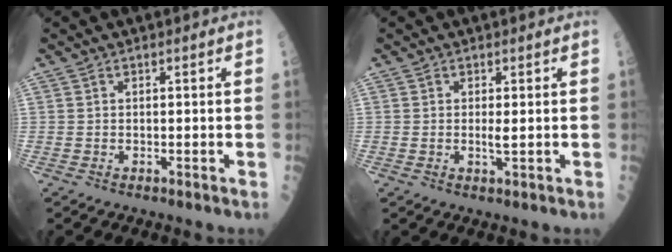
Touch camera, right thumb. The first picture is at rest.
{"total": 1.7, "force": [0.2, 0.4, 1.6], "torque": [-0.031, -0.005, 0.005]}